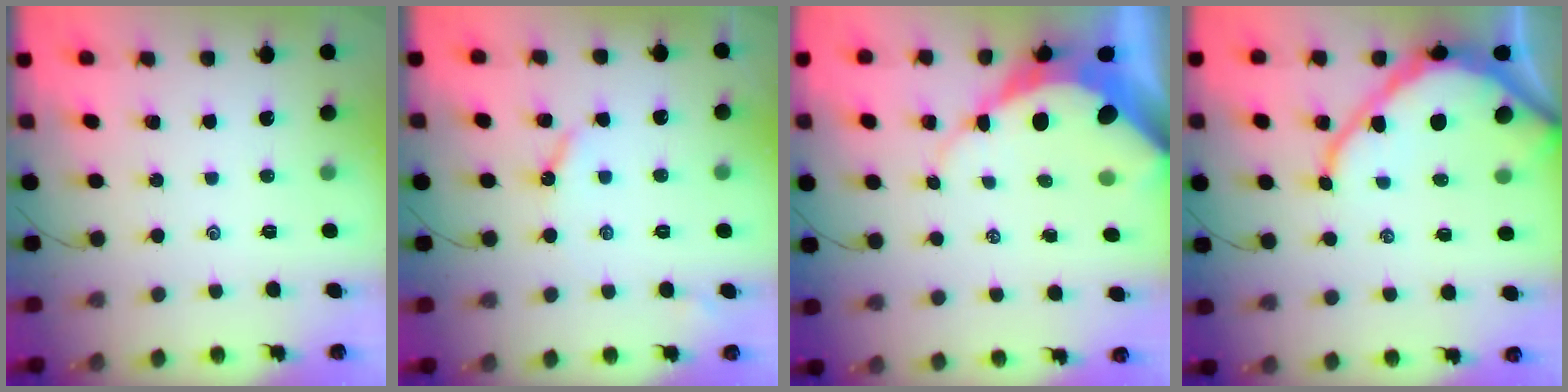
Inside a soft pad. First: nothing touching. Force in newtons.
{"total": 3.2, "press": 3.2, "slide": 0.5}
{"total": 12.2, "press": 12.2, "slide": 1.1}
{"total": 12.9, "press": 12.9, "slide": 1.1}